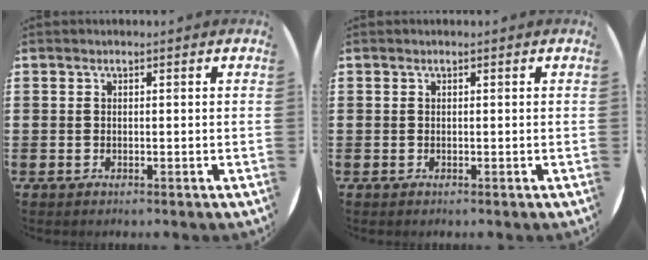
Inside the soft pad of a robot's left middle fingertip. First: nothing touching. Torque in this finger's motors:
{"motor_torque": [-0.20, -0.09, 0.01, 0.00]}